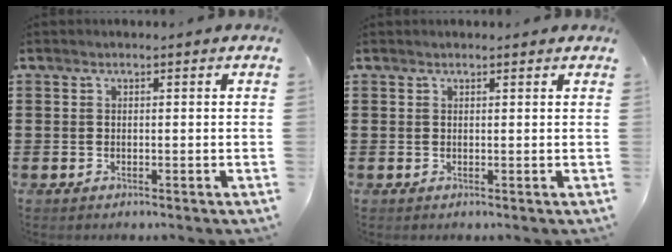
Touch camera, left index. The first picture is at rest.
{"total": 0.6, "force": [0.5, 0.4, 0.0], "torque": [-0.003, 0.002, 0.010]}